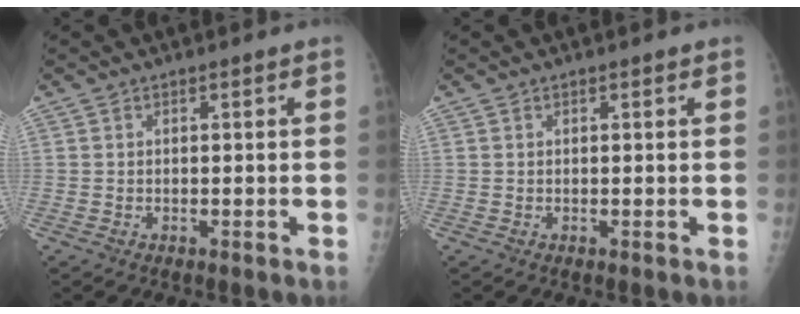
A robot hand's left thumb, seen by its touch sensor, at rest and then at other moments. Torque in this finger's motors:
{"motor_torque": [-0.09, -0.25, 0.16, 0.08, 0.01]}